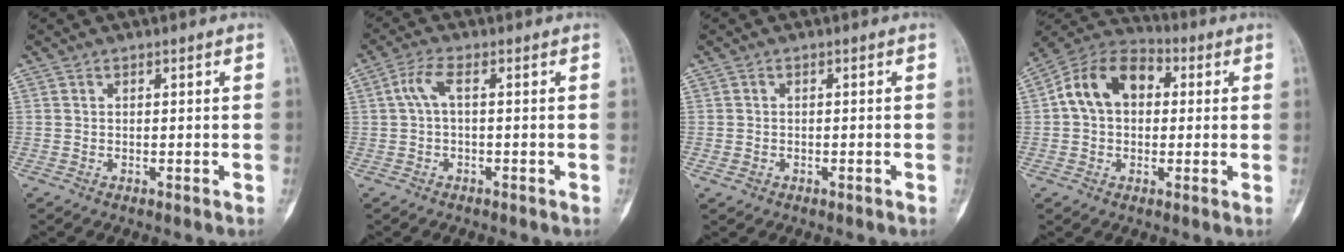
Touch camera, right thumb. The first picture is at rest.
{"total": 3.4, "force": [0.1, 0.9, 3.3], "torque": [-0.078, 0.016, 0.000]}
{"total": 1.2, "force": [-0.5, 0.9, 0.5], "torque": [-0.009, 0.009, -0.004]}
{"total": 12.7, "force": [2.0, 9.0, 8.8], "torque": [-0.135, 0.032, 0.020]}